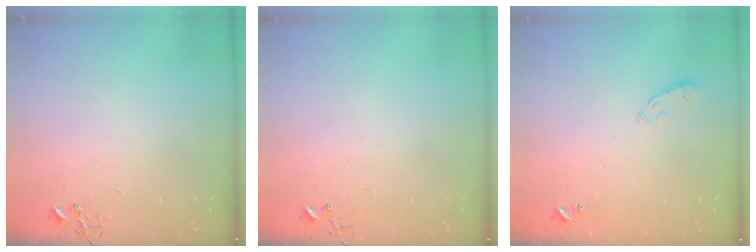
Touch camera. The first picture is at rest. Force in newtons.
{"total": 4.2, "press": 4.2, "slide": 0.4}
{"total": 3.1, "press": 3.0, "slide": 0.9}